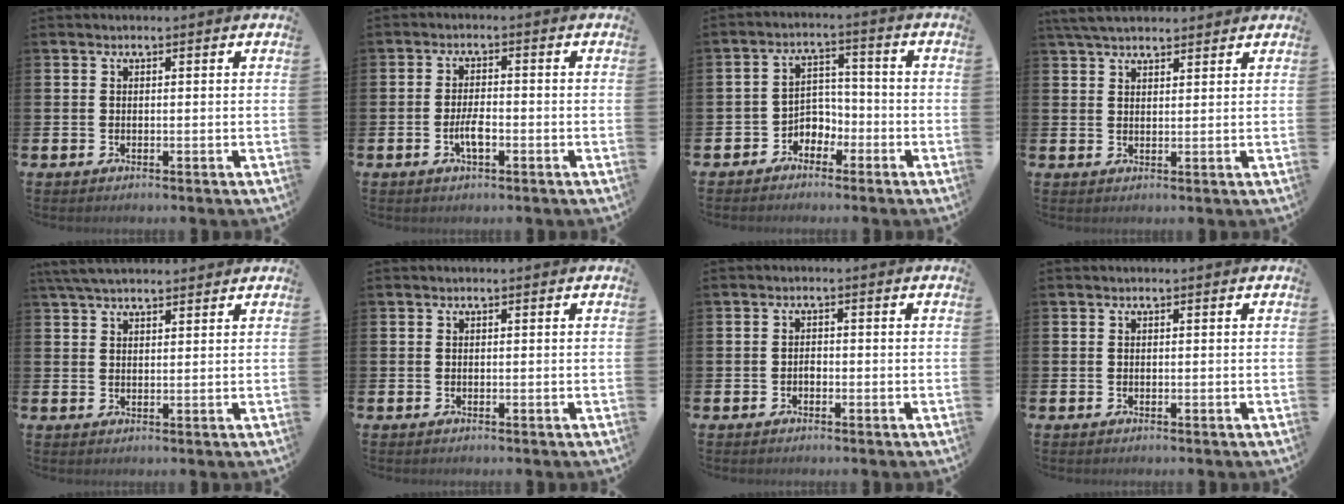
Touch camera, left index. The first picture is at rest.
{"total": 3.2, "force": [-1.0, 1.2, 2.8], "torque": [-0.048, 0.002, -0.020]}
{"total": 3.4, "force": [-2.4, 2.3, 0.6], "torque": [-0.027, 0.003, -0.056]}
{"total": 4.5, "force": [4.1, 1.1, 1.4], "torque": [-0.035, -0.008, 0.078]}
{"total": 4.5, "force": [4.1, 1.1, 1.7], "torque": [-0.040, -0.006, 0.076]}
{"total": 0.0}
{"total": 1.0, "force": [-0.5, 0.7, 0.5], "torque": [-0.008, 0.000, -0.011]}
{"total": 0.0}